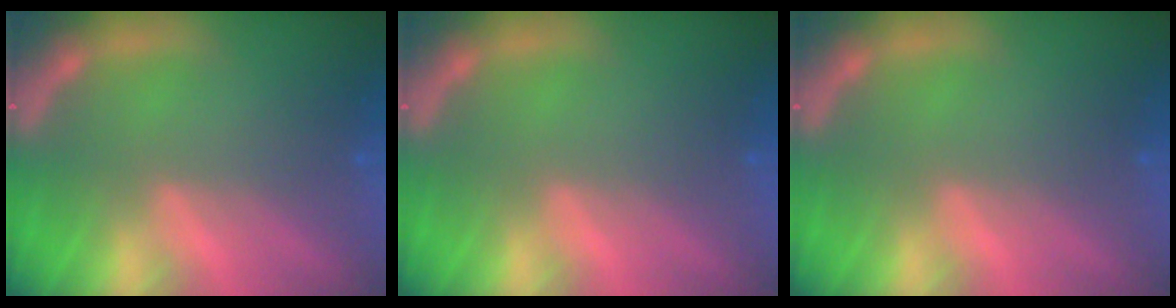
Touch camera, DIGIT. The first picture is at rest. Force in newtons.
{"total": 0.0}
{"total": 0.0}